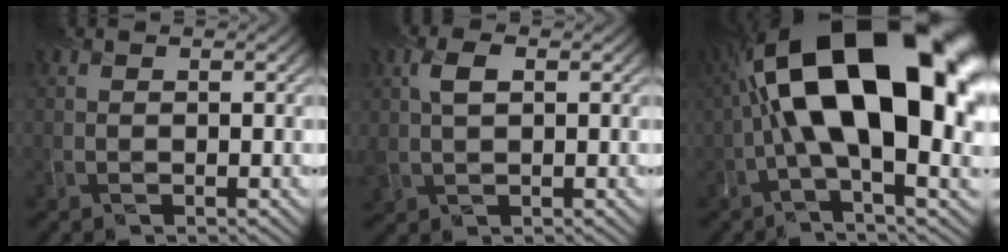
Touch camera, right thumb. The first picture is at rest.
{"total": 3.5, "force": [0.8, 1.9, 2.8], "torque": [-0.074, 0.001, 0.019]}
{"total": 20.5, "force": [3.2, 9.2, 18.0], "torque": [-0.321, 0.010, 0.057]}